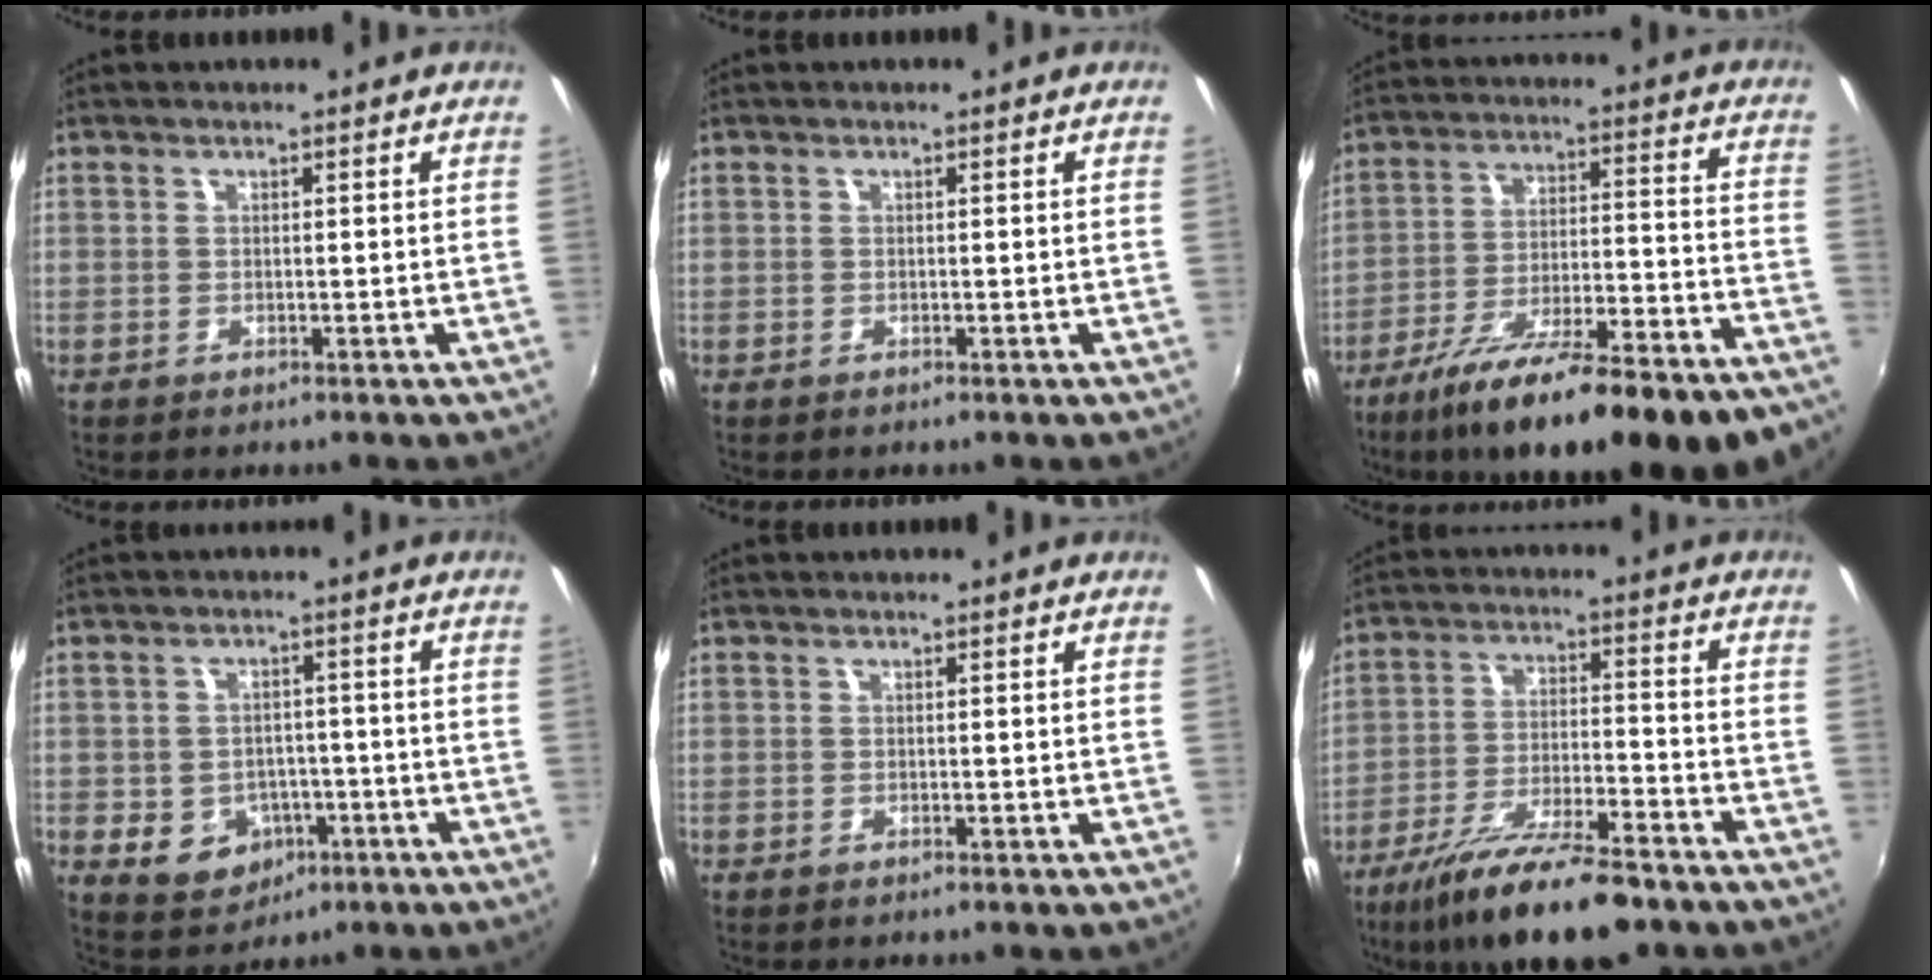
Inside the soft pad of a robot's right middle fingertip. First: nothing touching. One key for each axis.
{"total": 0.0}
{"total": 28.2, "fx": -21.8, "fy": 5.5, "fz": 17.0, "tx": -0.273, "ty": -0.058, "tz": -0.311}
{"total": 8.7, "fx": -3.4, "fy": 7.0, "fz": 3.8, "tx": -0.094, "ty": 0.008, "tz": -0.031}
{"total": 0.0}
{"total": 16.5, "fx": -12.5, "fy": 3.7, "fz": 10.1, "tx": -0.198, "ty": -0.030, "tz": -0.210}